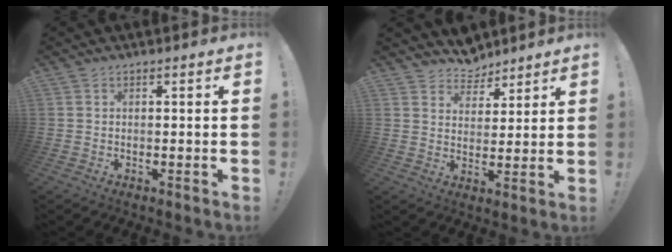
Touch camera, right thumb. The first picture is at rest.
{"total": 7.2, "force": [6.3, 3.5, 0.0], "torque": [-0.003, -0.054, 0.120]}